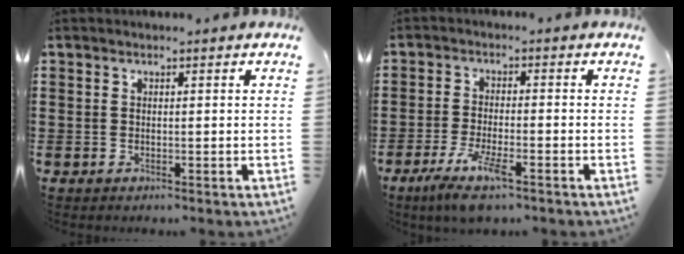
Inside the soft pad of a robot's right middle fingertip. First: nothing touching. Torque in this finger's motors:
{"motor_torque": [1.40, -0.74, 0.49, 0.21]}